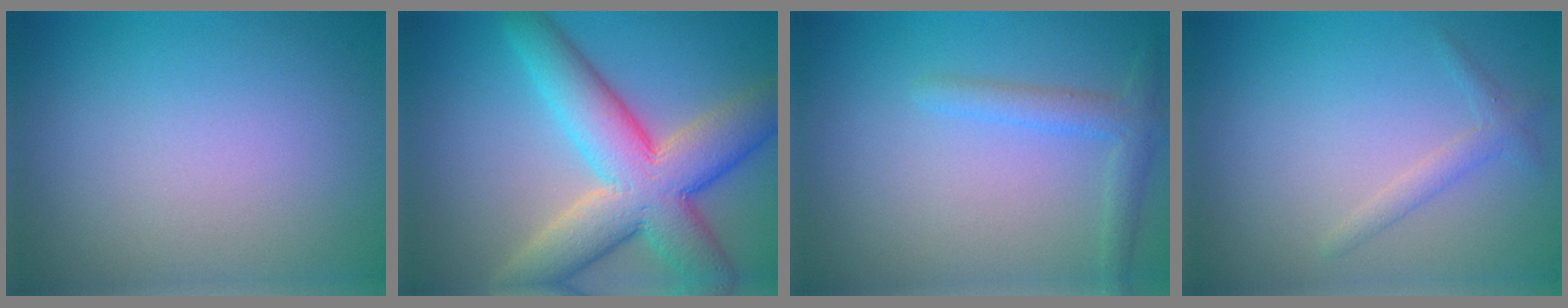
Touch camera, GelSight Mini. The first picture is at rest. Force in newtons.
{"total": 10.5, "press": 10.5, "slide": 0.5}
{"total": 2.3, "press": 2.3, "slide": 0.1}
{"total": 1.5, "press": 1.4, "slide": 0.1}